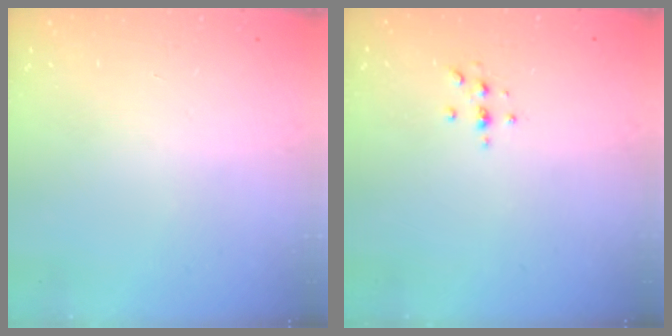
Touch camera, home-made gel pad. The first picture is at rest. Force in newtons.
{"total": 3.0, "press": 3.0, "slide": 0.3}